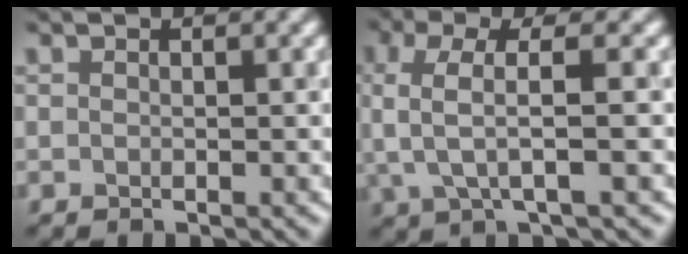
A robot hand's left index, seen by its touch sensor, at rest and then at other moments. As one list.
[{"total": 4.2, "force": [0.5, 1.2, 4.0], "torque": [-0.084, 0.010, 0.011]}]